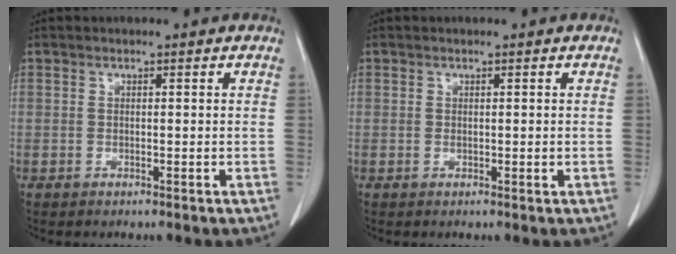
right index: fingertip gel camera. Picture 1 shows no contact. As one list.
[{"total": 0.8, "force": [-0.1, 0.2, 0.8], "torque": [-0.015, -0.003, 0.001]}]